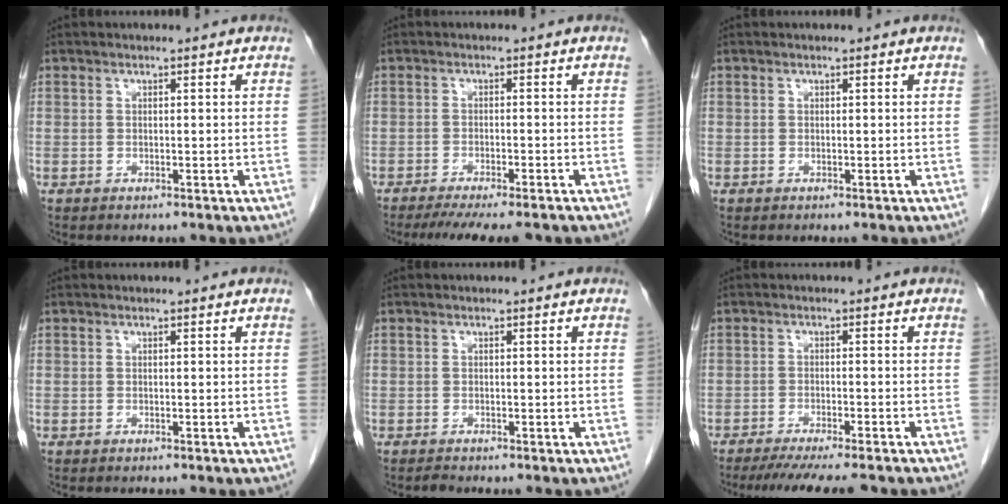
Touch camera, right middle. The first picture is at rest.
{"total": 10.0, "force": [-8.5, 1.2, 5.1], "torque": [-0.065, -0.015, -0.117]}
{"total": 0.0}
{"total": 0.0}
{"total": 0.5, "force": [-0.5, -0.1, 0.1], "torque": [-0.008, -0.003, -0.011]}
{"total": 11.0, "force": [-9.5, 0.5, 5.5], "torque": [-0.066, -0.024, -0.134]}